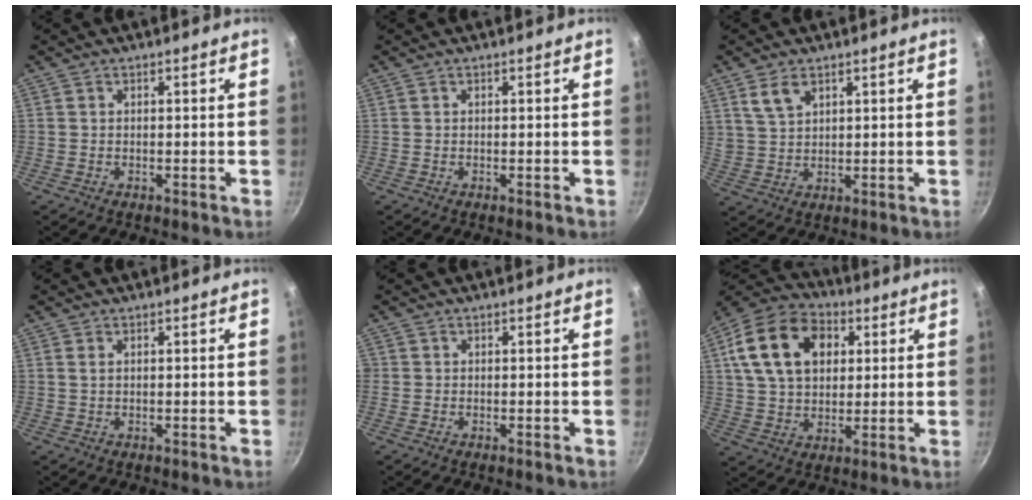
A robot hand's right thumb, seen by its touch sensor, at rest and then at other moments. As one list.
[{"total": 0.0}, {"total": 5.5, "force": [3.1, 3.3, 3.1], "torque": [-0.049, -0.010, 0.069]}, {"total": 0.9, "force": [0.3, 0.5, 0.7], "torque": [-0.012, 0.001, 0.005]}, {"total": 0.6, "force": [-0.1, 0.5, 0.0], "torque": [0.001, 0.001, -0.005]}, {"total": 18.6, "force": [5.5, 13.1, 12.1], "torque": [-0.194, 0.009, 0.084]}]